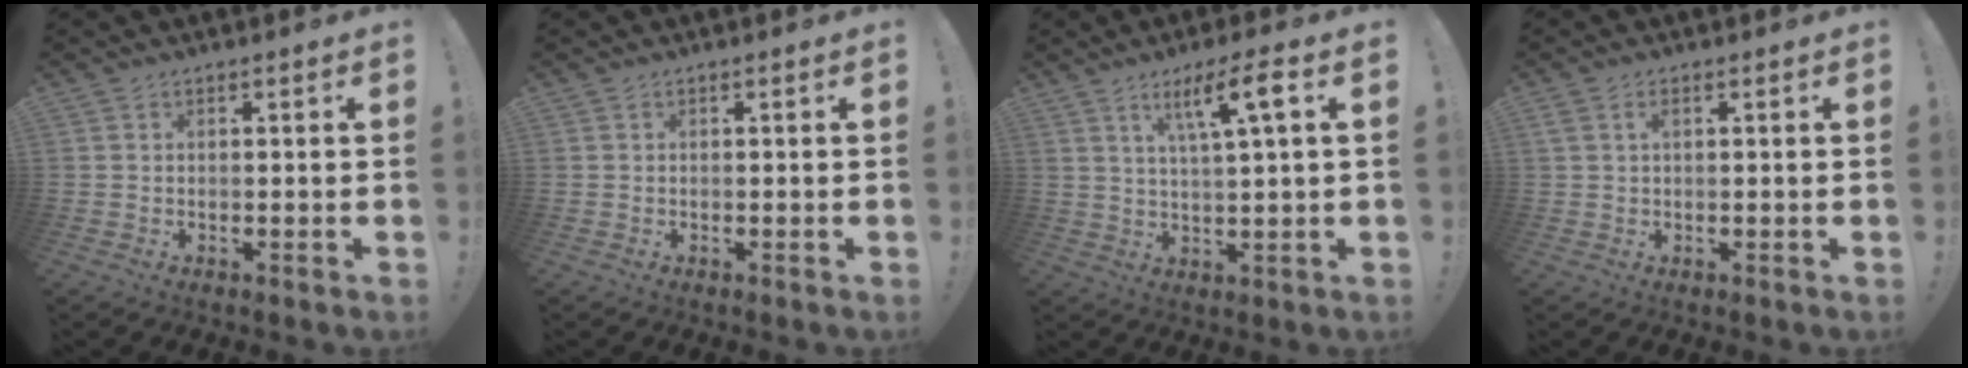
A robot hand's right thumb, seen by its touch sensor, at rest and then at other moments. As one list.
[{"total": 0.0}, {"total": 9.4, "force": [4.0, 0.9, 8.4], "torque": [-0.143, -0.008, 0.059]}, {"total": 1.9, "force": [0.7, 0.9, 1.5], "torque": [-0.026, 0.001, 0.012]}]